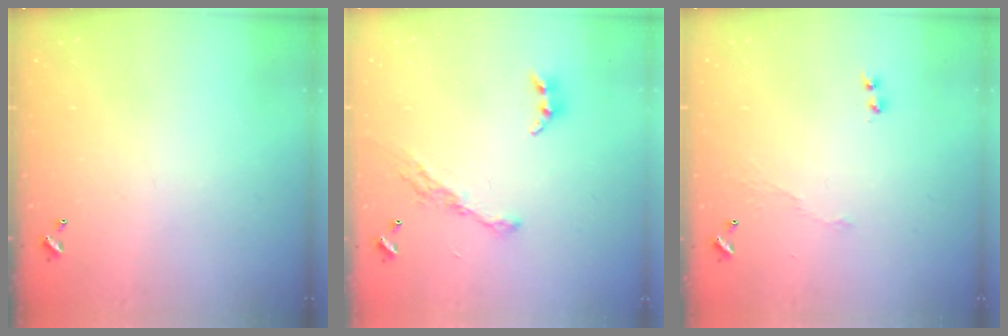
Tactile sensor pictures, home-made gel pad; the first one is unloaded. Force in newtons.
{"total": 10.4, "press": 10.3, "slide": 1.2}
{"total": 3.5, "press": 3.4, "slide": 0.7}